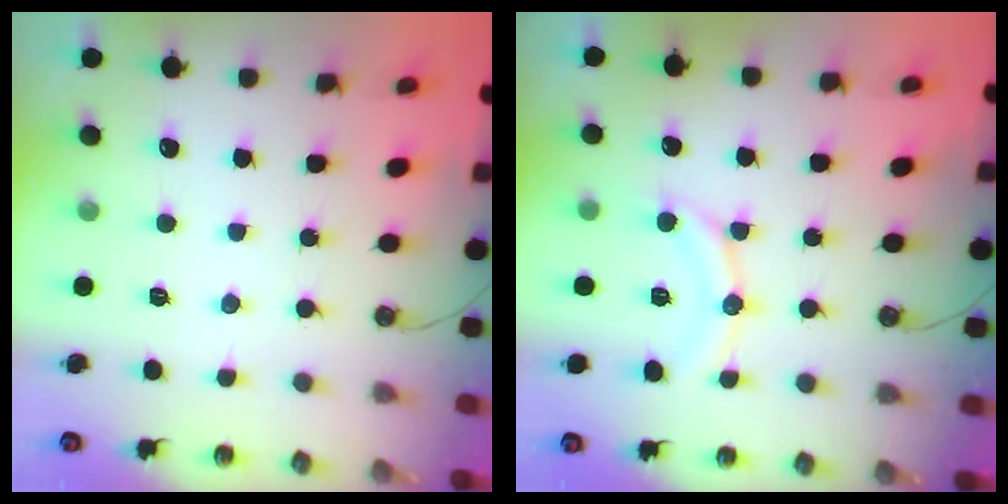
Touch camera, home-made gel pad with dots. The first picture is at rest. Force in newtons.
{"total": 11.4, "press": 11.3, "slide": 1.0}